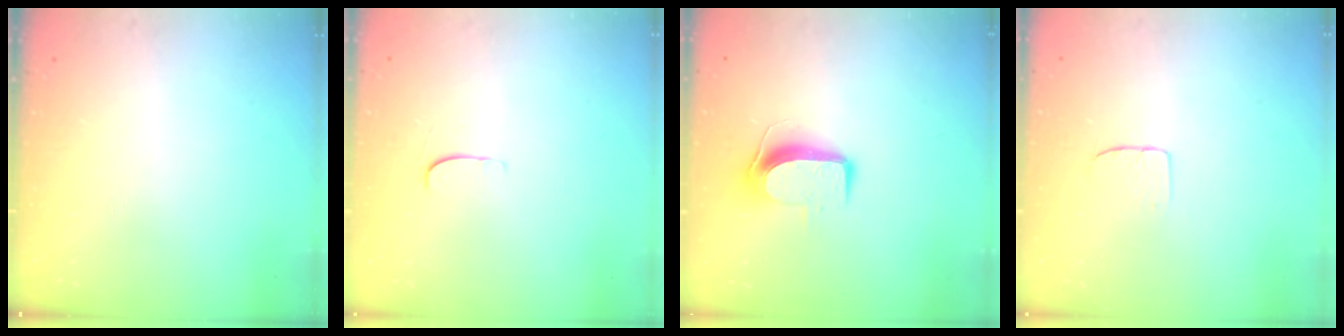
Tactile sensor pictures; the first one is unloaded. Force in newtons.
{"total": 4.3, "press": 4.3, "slide": 0.5}
{"total": 9.3, "press": 9.3, "slide": 1.1}
{"total": 3.7, "press": 3.7, "slide": 0.2}